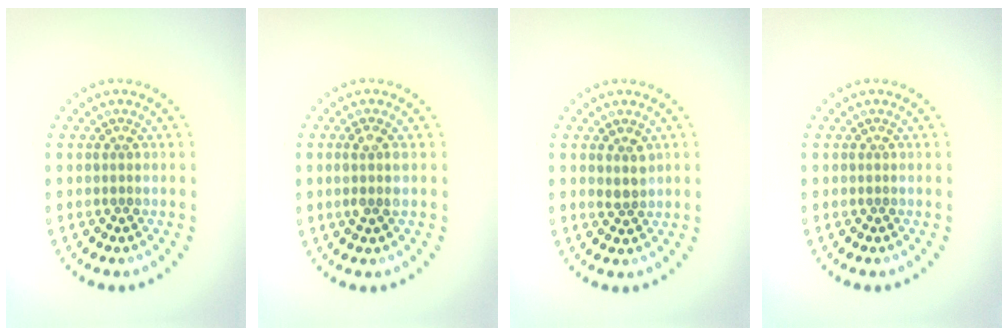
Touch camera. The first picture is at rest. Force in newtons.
{"total": 1.7, "press": 1.5, "slide": 0.9}
{"total": 1.6, "press": 1.4, "slide": 0.8}
{"total": 0.0}